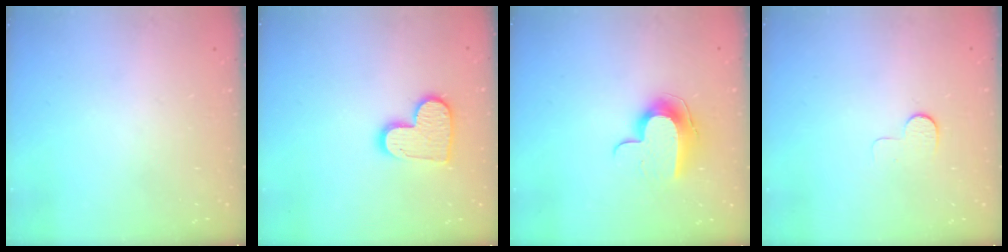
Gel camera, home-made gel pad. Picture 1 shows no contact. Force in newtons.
{"total": 11.7, "press": 11.7, "slide": 0.6}
{"total": 10.1, "press": 10.1, "slide": 0.3}
{"total": 6.5, "press": 6.5, "slide": 0.5}